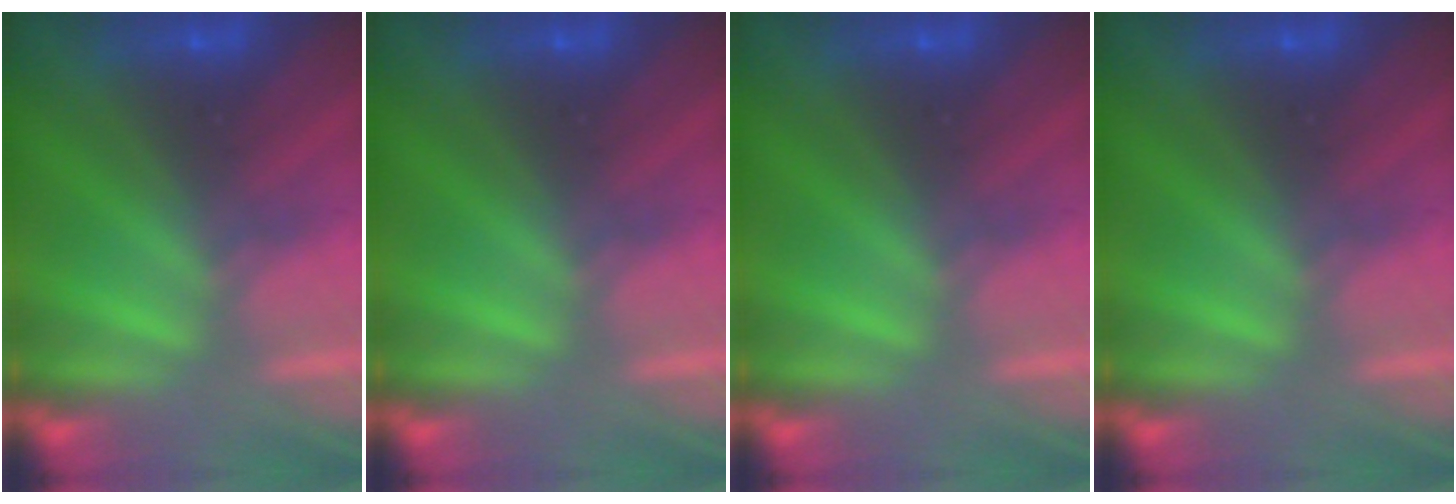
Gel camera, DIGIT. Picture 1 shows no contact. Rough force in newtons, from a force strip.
{"total": 0.0}
{"total": 0.0}
{"total": 0.0}